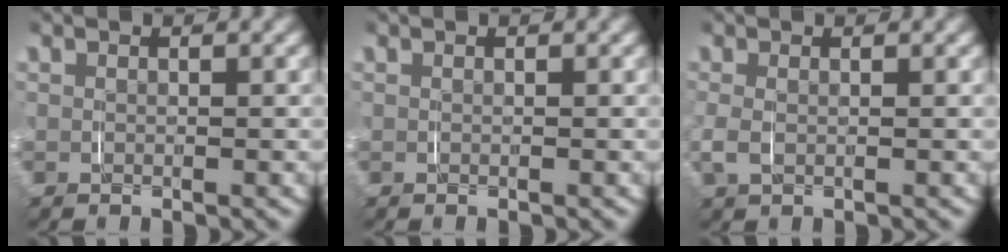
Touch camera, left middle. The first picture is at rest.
{"total": 0.0}
{"total": 1.7, "force": [-0.1, 1.1, 1.3], "torque": [-0.045, -0.003, 0.002]}